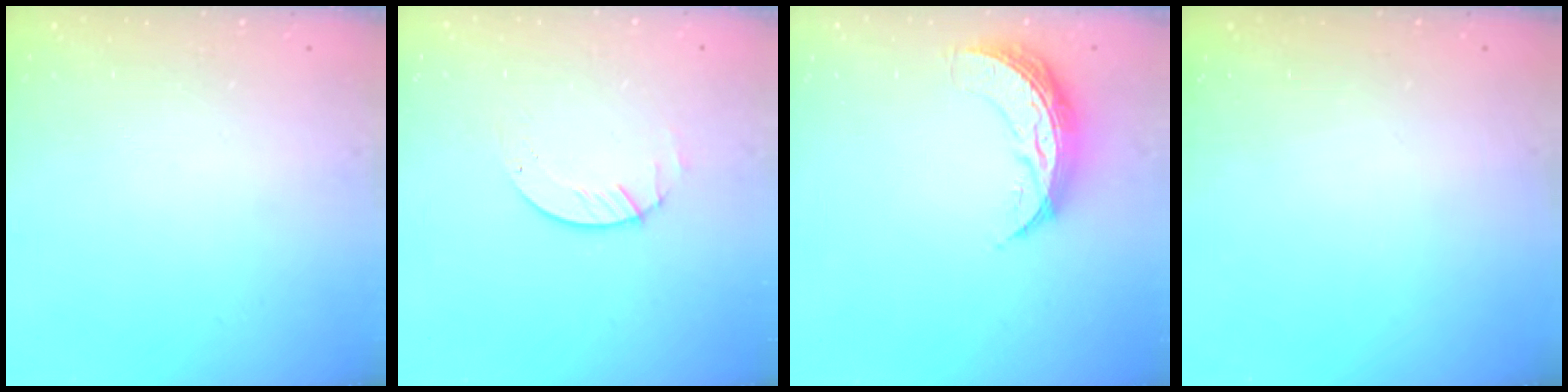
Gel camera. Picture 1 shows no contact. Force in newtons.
{"total": 2.7, "press": 2.7, "slide": 0.3}
{"total": 8.6, "press": 8.5, "slide": 0.5}
{"total": 0.0}